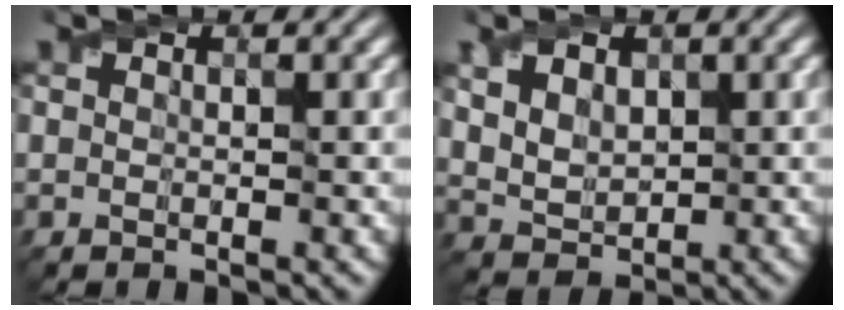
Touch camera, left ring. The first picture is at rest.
{"total": 3.6, "force": [1.5, 2.5, 2.2], "torque": [-0.050, -0.003, 0.034]}